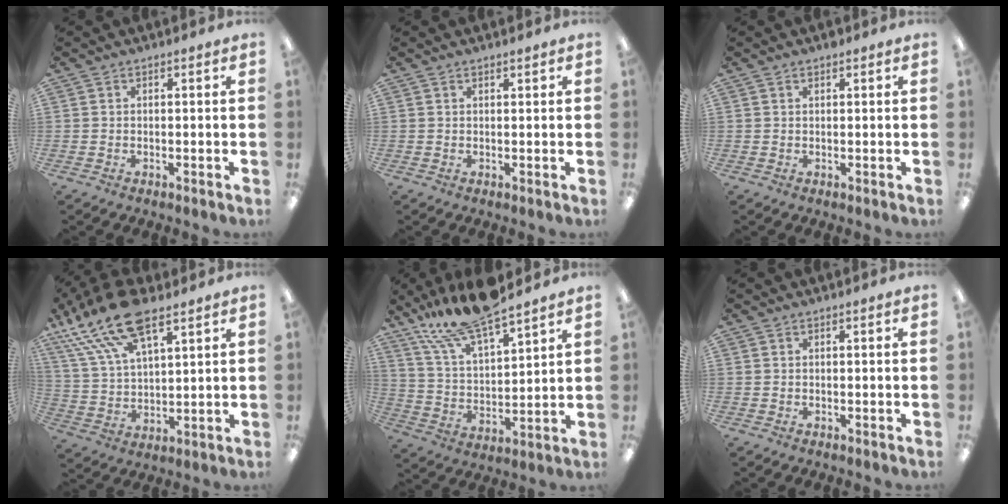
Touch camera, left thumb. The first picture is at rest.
{"total": 0.8, "force": [0.7, 0.2, 0.2], "torque": [0.003, -0.003, 0.011]}
{"total": 0.8, "force": [0.7, 0.4, 0.4], "torque": [-0.001, -0.002, 0.010]}
{"total": 18.6, "force": [12.0, 7.7, 11.9], "torque": [-0.254, -0.044, 0.214]}
{"total": 16.3, "force": [13.9, 4.1, 7.6], "torque": [-0.163, -0.077, 0.248]}
{"total": 0.0}